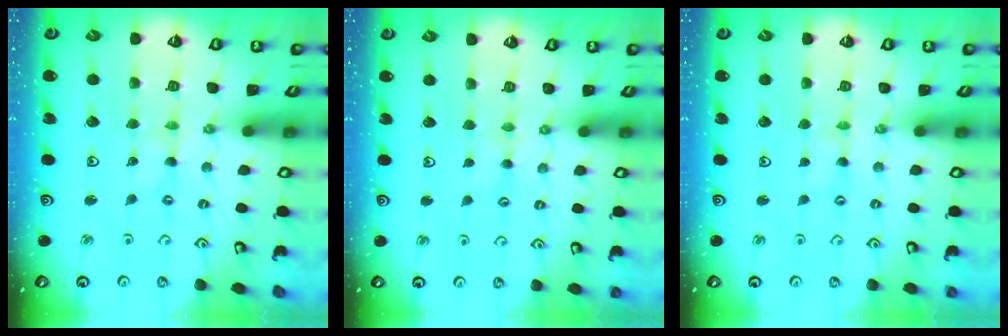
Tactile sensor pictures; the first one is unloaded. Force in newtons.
{"total": 2.2, "press": 2.2, "slide": 0.3}
{"total": 0.6, "press": 0.5, "slide": 0.2}